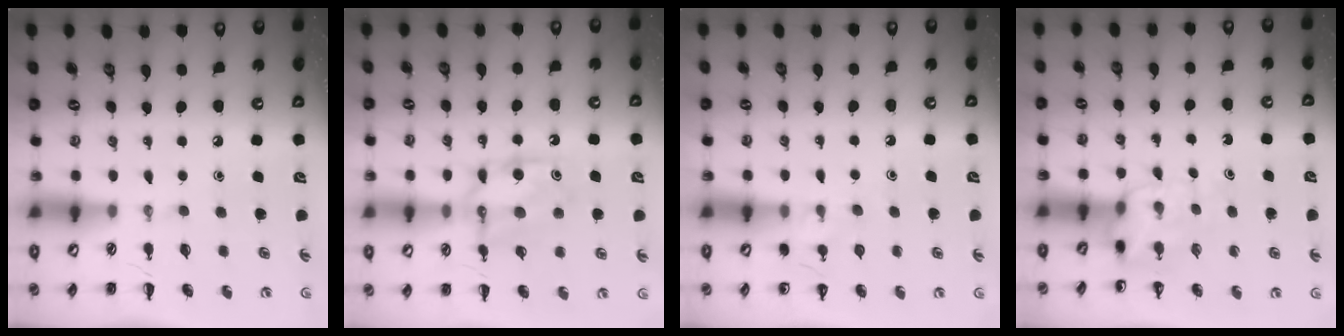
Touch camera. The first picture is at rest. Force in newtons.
{"total": 10.5, "press": 10.5, "slide": 0.5}
{"total": 7.2, "press": 7.0, "slide": 1.6}
{"total": 5.2, "press": 5.2, "slide": 0.6}